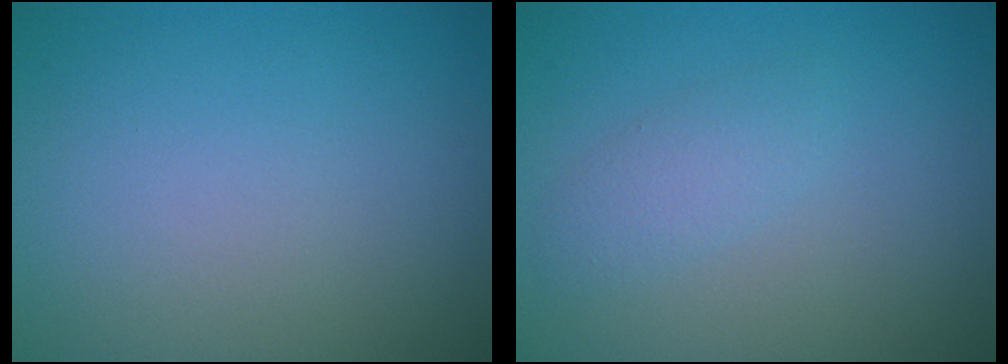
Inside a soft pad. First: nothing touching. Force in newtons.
{"total": 1.5, "press": 1.5, "slide": 0.0}